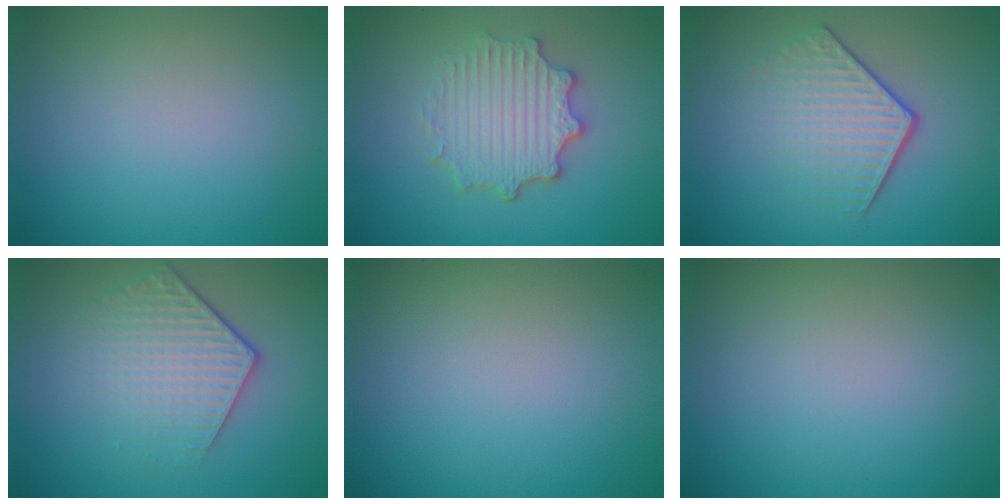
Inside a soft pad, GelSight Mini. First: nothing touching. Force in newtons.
{"total": 4.4, "press": 3.7, "slide": 2.4}
{"total": 4.2, "press": 2.9, "slide": 3.1}
{"total": 4.4, "press": 3.2, "slide": 3.0}
{"total": 0.0}
{"total": 0.0}